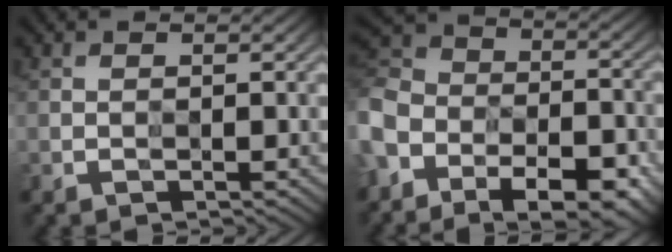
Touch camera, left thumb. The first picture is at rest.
{"total": 18.3, "force": [-11.8, 12.1, 6.9], "torque": [-0.183, -0.074, -0.182]}